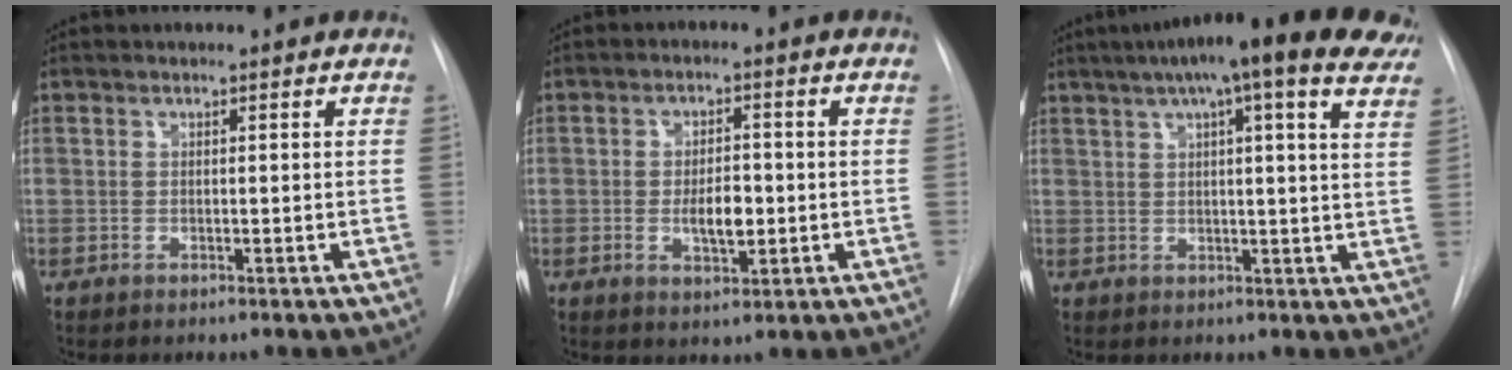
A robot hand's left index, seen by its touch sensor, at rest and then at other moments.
{"total": 5.2, "force": [-0.8, 2.1, 4.6], "torque": [-0.076, 0.000, -0.008]}
{"total": 19.5, "force": [14.2, 2.5, 13.1], "torque": [-0.202, 0.043, 0.169]}